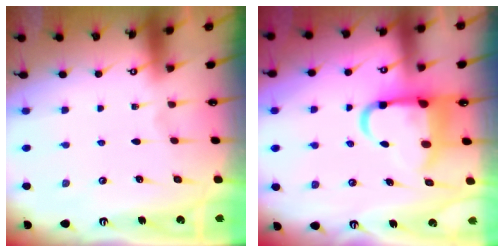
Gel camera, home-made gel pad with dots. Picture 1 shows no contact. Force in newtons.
{"total": 9.8, "press": 9.5, "slide": 2.2}